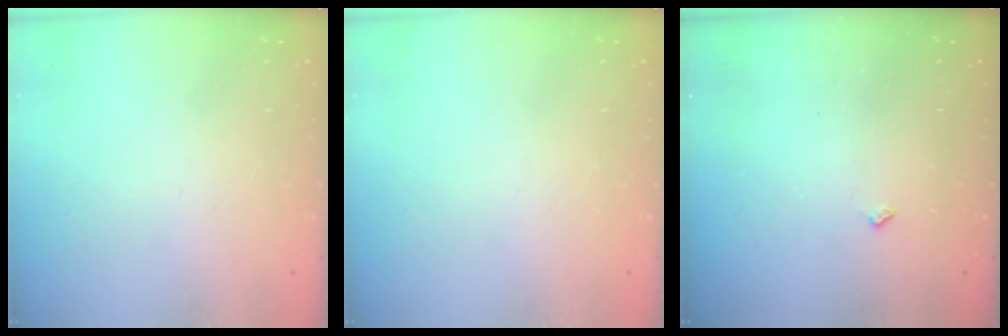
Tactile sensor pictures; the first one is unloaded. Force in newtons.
{"total": 0.0}
{"total": 2.8, "press": 2.8, "slide": 0.4}